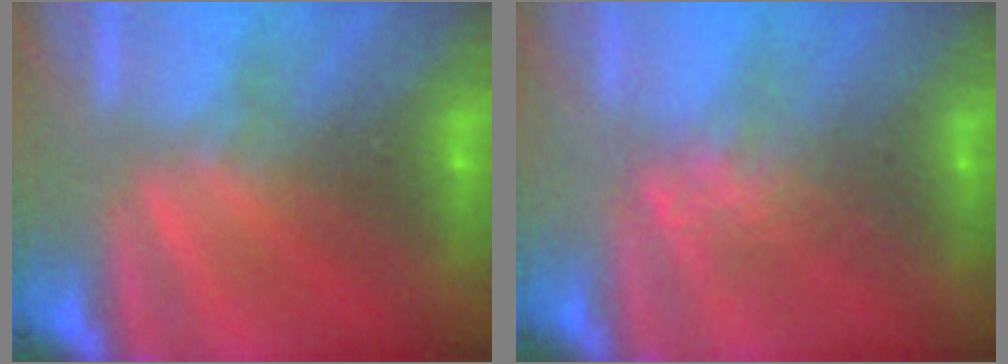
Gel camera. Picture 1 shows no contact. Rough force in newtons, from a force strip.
{"total": 1.9}